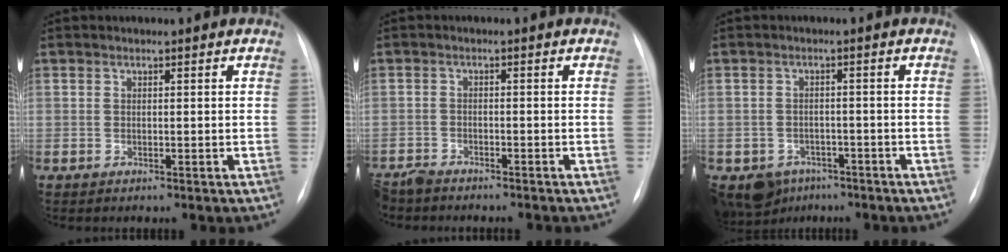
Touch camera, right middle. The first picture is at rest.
{"total": 5.9, "force": [-5.6, 1.3, 1.4], "torque": [-0.017, -0.013, -0.089]}
{"total": 6.4, "force": [-4.2, 4.7, 1.3], "torque": [-0.021, 0.009, -0.057]}